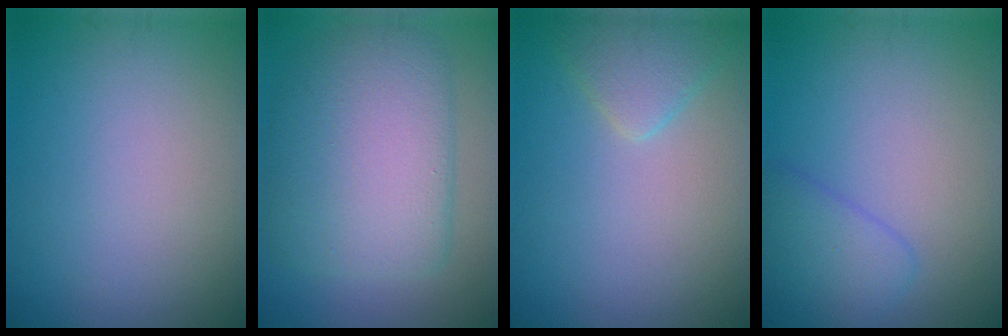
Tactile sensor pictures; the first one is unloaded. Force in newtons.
{"total": 8.5, "press": 8.4, "slide": 0.7}
{"total": 2.4, "press": 2.4, "slide": 0.2}
{"total": 2.7, "press": 2.6, "slide": 0.2}